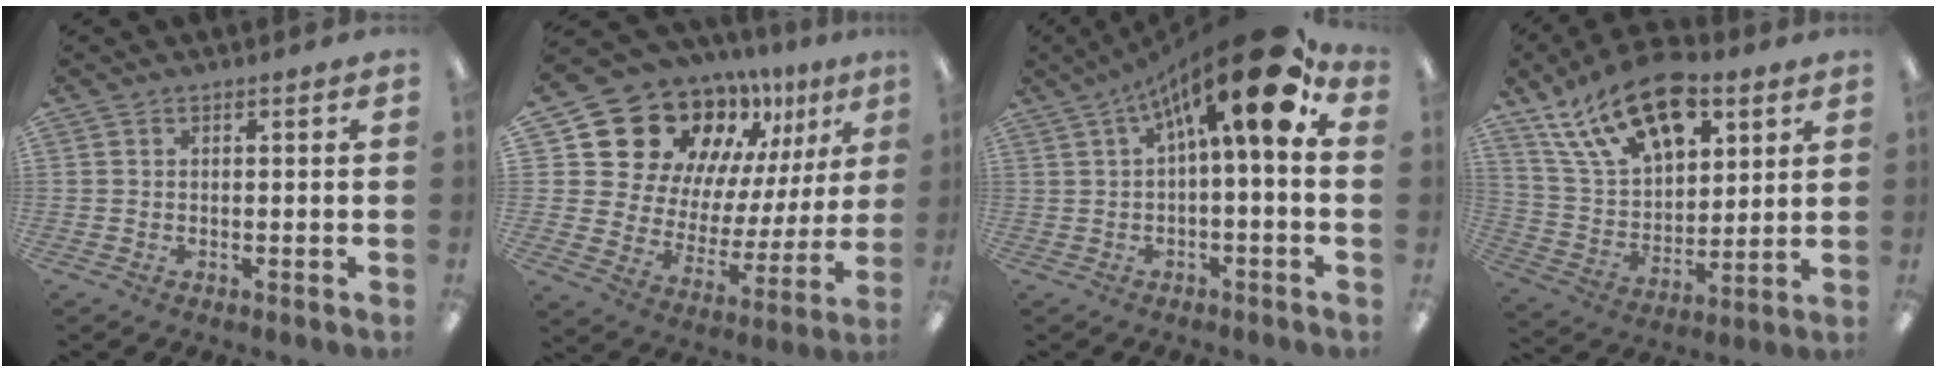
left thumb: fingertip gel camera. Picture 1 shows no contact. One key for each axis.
{"total": 19.5, "fx": 14.4, "fy": 11.2, "fz": 6.8, "tx": -0.135, "ty": -0.104, "tz": 0.274}
{"total": 19.6, "fx": 7.9, "fy": 5.7, "fz": 17.1, "tx": -0.250, "ty": -0.045, "tz": 0.123}
{"total": 20.5, "fx": 12.2, "fy": 11.1, "fz": 12.1, "tx": -0.208, "ty": -0.056, "tz": 0.218}